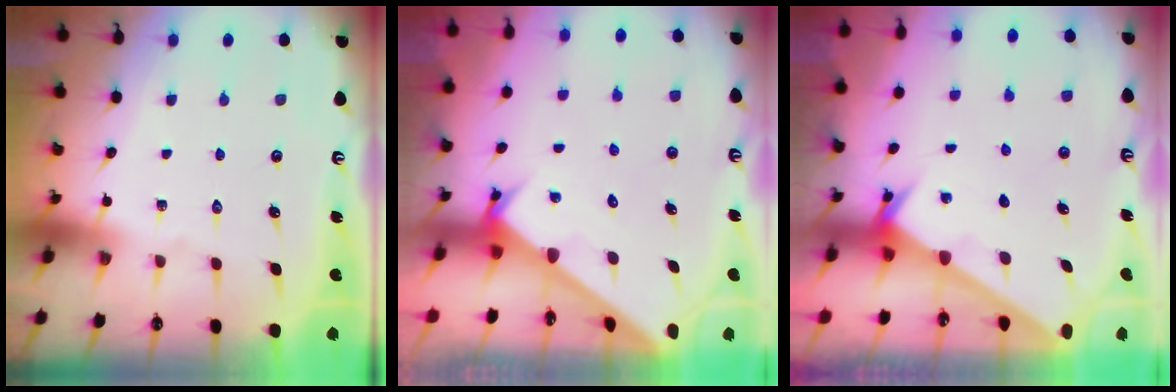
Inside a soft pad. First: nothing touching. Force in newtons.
{"total": 2.9, "press": 2.9, "slide": 0.1}
{"total": 2.4, "press": 2.4, "slide": 0.2}